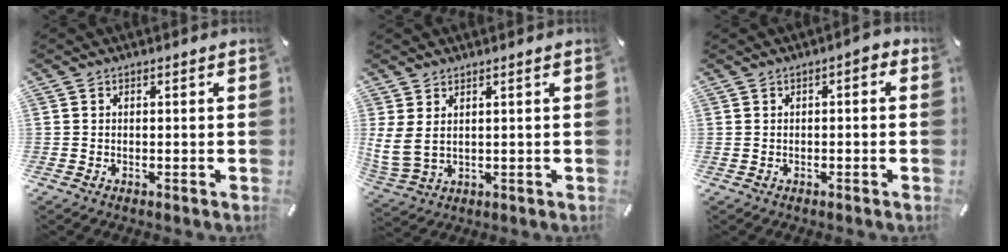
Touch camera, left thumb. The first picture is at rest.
{"total": 5.5, "force": [2.5, 2.9, 3.9], "torque": [-0.097, -0.014, 0.047]}
{"total": 2.4, "force": [-0.7, 0.9, 2.1], "torque": [-0.036, 0.008, -0.014]}